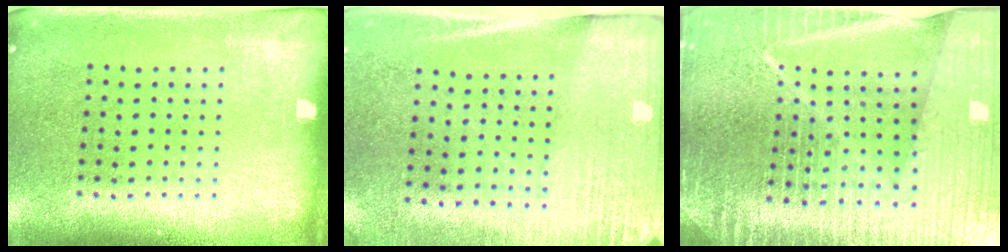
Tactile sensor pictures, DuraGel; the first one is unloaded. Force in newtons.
{"total": 2.7, "press": 2.4, "slide": 1.4}
{"total": 7.2, "press": 6.1, "slide": 3.7}